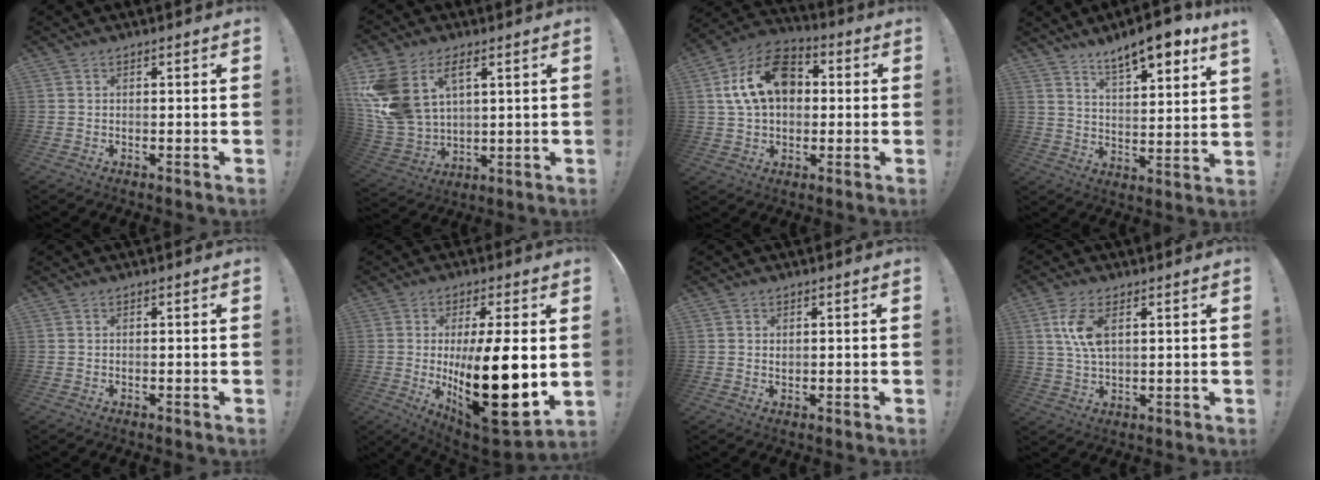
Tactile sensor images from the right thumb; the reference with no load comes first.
{"total": 15.0, "force": [6.4, 10.0, 9.2], "torque": [-0.213, -0.035, 0.121]}
{"total": 17.8, "force": [4.2, 12.5, 12.0], "torque": [-0.200, 0.009, 0.081]}
{"total": 10.9, "force": [8.5, 1.7, 6.7], "torque": [-0.108, -0.051, 0.142]}
{"total": 0.0}
{"total": 21.8, "force": [-0.3, 7.4, 20.6], "torque": [-0.332, -0.031, 0.009]}
{"total": 0.8, "force": [0.4, 0.7, 0.2], "torque": [-0.004, 0.001, 0.008]}
{"total": 8.0, "force": [2.7, 3.6, 6.6], "torque": [-0.127, -0.009, 0.044]}